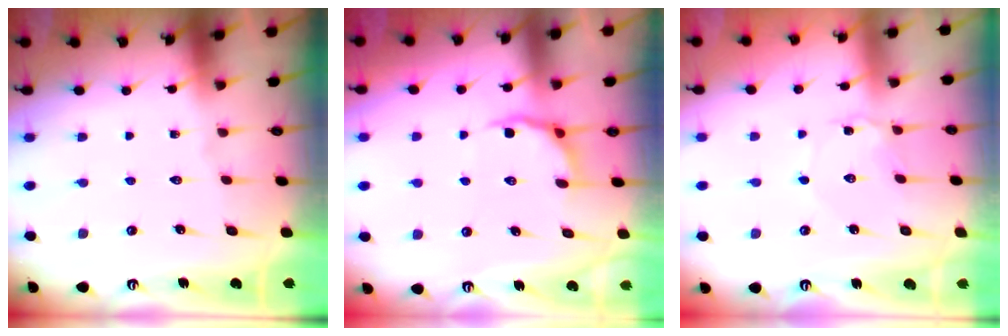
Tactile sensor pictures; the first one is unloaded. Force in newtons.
{"total": 4.6, "press": 4.0, "slide": 2.2}
{"total": 2.3, "press": 2.3, "slide": 0.3}